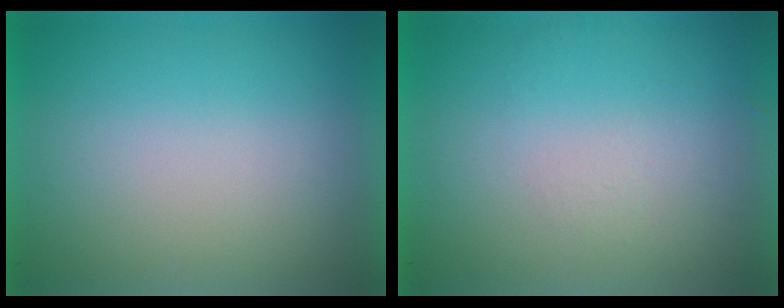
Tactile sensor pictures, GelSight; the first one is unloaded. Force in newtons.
{"total": 1.3}